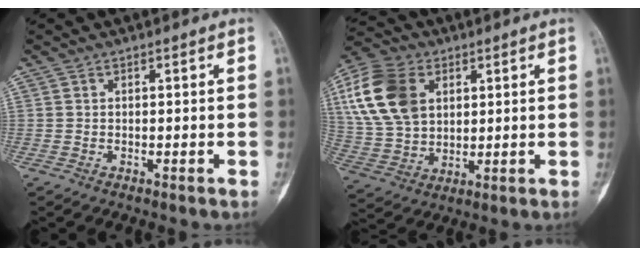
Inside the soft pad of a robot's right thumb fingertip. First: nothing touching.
{"total": 16.9, "force": [5.2, 11.7, 11.1], "torque": [-0.215, -0.002, 0.102]}